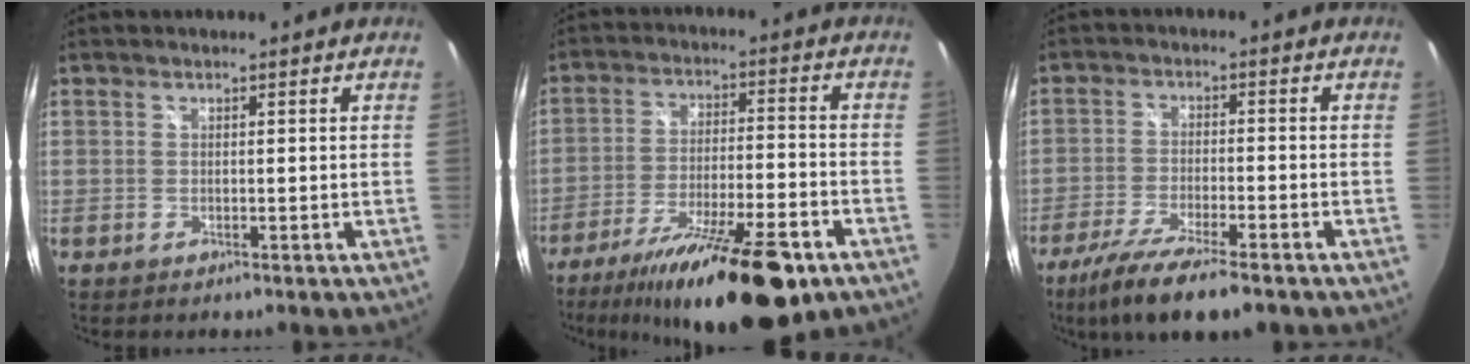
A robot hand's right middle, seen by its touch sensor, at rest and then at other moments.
{"total": 21.6, "force": [-15.0, 5.0, 14.8], "torque": [-0.256, -0.030, -0.229]}
{"total": 13.0, "force": [-9.7, 2.5, 8.3], "torque": [-0.176, -0.040, -0.169]}